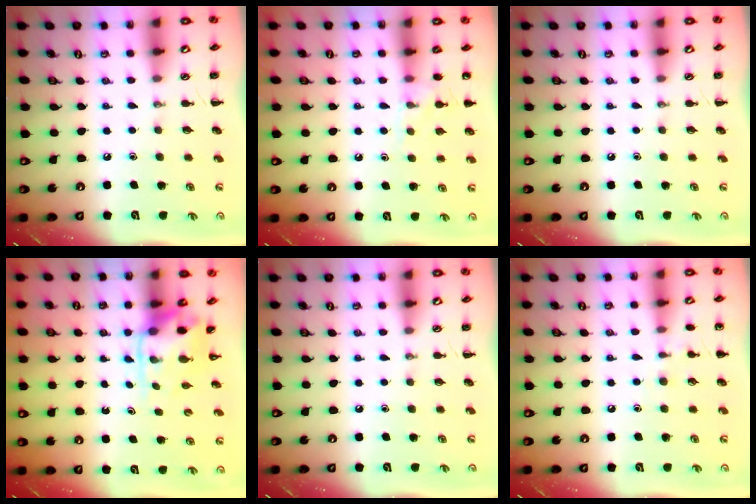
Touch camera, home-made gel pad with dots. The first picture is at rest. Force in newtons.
{"total": 8.7, "press": 8.6, "slide": 1.2}
{"total": 0.0}
{"total": 4.0, "press": 3.9, "slide": 0.8}
{"total": 0.0}
{"total": 6.2, "press": 5.9, "slide": 1.7}